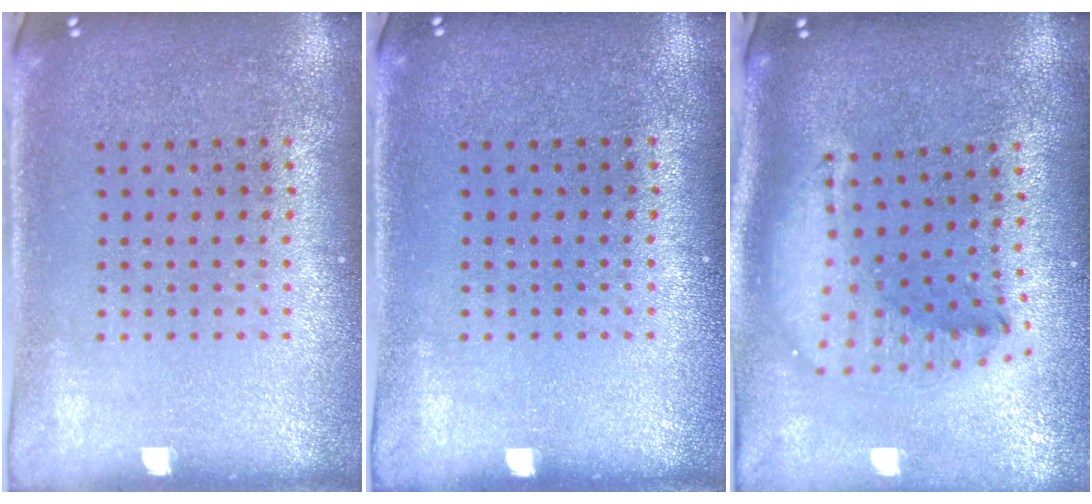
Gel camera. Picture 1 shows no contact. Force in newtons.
{"total": 0.0}
{"total": 2.1, "press": 1.6, "slide": 1.3}